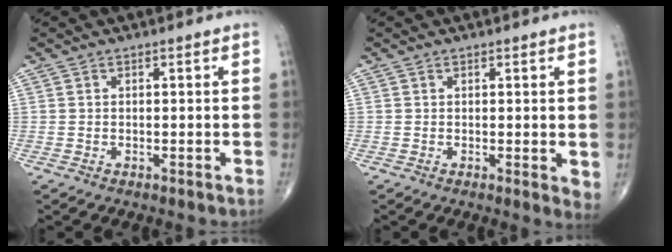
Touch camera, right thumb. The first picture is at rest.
{"total": 2.6, "force": [0.5, 1.0, 2.4], "torque": [-0.034, -0.010, 0.007]}